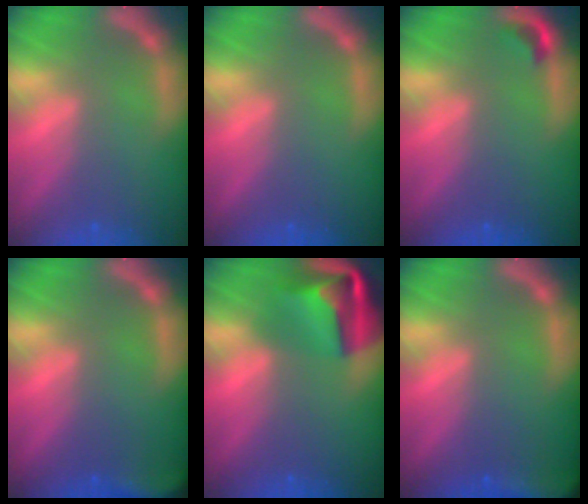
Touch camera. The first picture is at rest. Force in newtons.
{"total": 0.0}
{"total": 1.4}
{"total": 5.4}
{"total": 8.9}
{"total": 8.0}